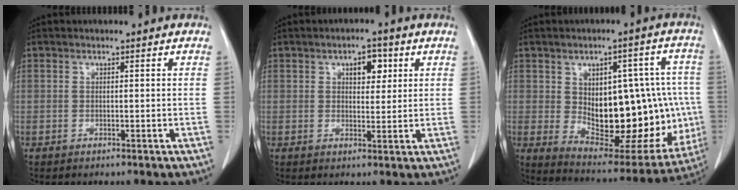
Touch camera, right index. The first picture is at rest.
{"total": 4.1, "force": [1.7, 2.1, 3.1], "torque": [-0.046, 0.007, 0.024]}
{"total": 23.7, "force": [-1.0, 11.2, 20.9], "torque": [-0.268, 0.019, 0.023]}